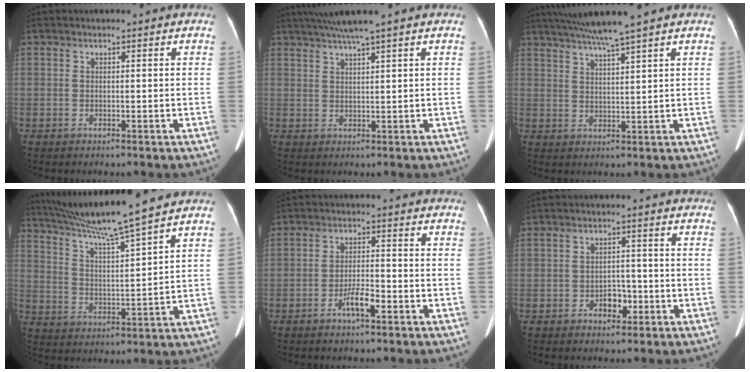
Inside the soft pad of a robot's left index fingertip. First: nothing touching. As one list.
[{"total": 4.9, "force": [3.8, -1.2, 2.8], "torque": [-0.052, 0.014, 0.072]}, {"total": 7.2, "force": [6.0, -1.5, 3.7], "torque": [-0.063, 0.009, 0.103]}, {"total": 12.8, "force": [11.0, -2.2, 6.3], "torque": [-0.113, 0.001, 0.189]}, {"total": 4.0, "force": [-2.4, 0.8, 3.0], "torque": [-0.059, -0.001, -0.043]}, {"total": 3.2, "force": [-1.7, 2.0, 1.9], "torque": [-0.026, 0.004, -0.024]}]